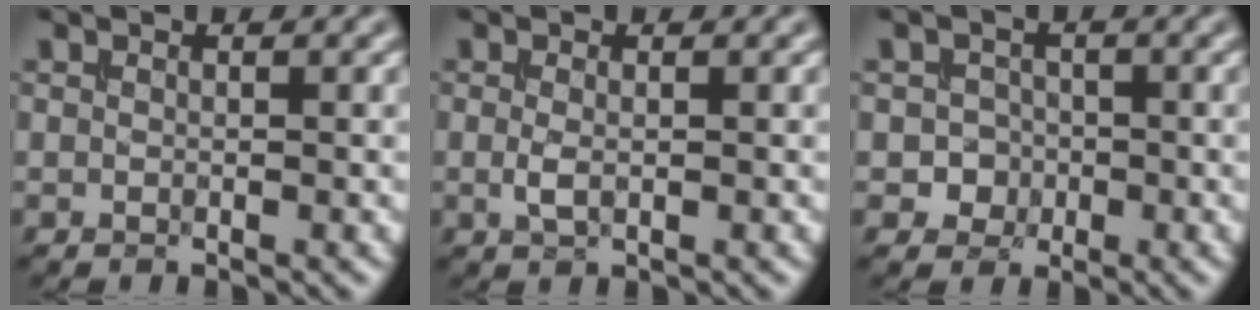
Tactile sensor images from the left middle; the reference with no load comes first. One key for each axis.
{"total": 1.3, "fx": -0.1, "fy": 0.6, "fz": 1.2, "tx": -0.032, "ty": -0.002, "tz": -0.002}
{"total": 2.1, "fx": -0.7, "fy": 1.9, "fz": 0.5, "tx": 0.004, "ty": 0.001, "tz": -0.015}